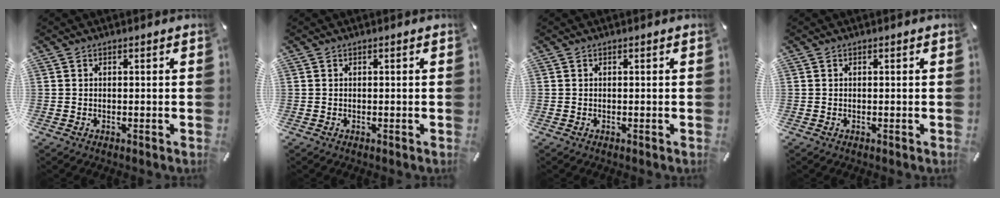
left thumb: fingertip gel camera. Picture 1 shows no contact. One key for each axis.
{"total": 0.0}
{"total": 0.0}
{"total": 0.0}